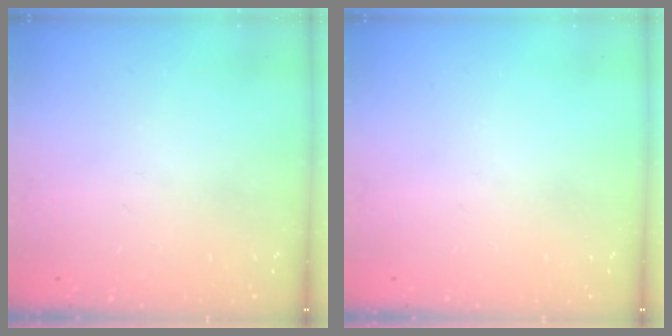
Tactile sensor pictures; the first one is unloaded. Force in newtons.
{"total": 0.0}